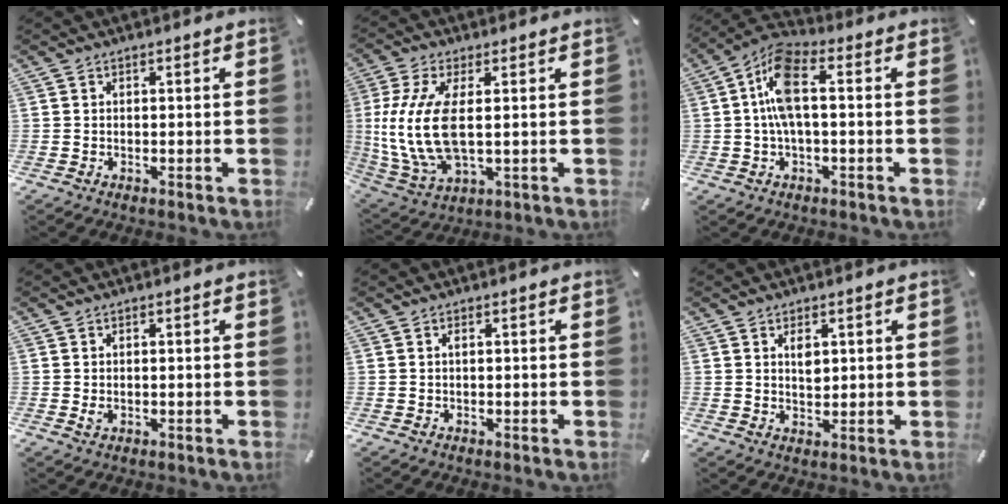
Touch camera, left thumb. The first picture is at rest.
{"total": 13.3, "force": [1.3, 6.1, 11.8], "torque": [-0.276, -0.021, 0.022]}
{"total": 10.2, "force": [0.2, 4.3, 9.3], "torque": [-0.190, 0.004, 0.003]}
{"total": 1.4, "force": [-0.1, 0.8, 1.2], "torque": [-0.016, -0.002, -0.004]}
{"total": 0.7, "force": [0.2, 0.1, 0.7], "torque": [-0.013, 0.001, 0.002]}
{"total": 3.3, "force": [1.3, 2.2, 2.2], "torque": [-0.024, -0.005, 0.016]}